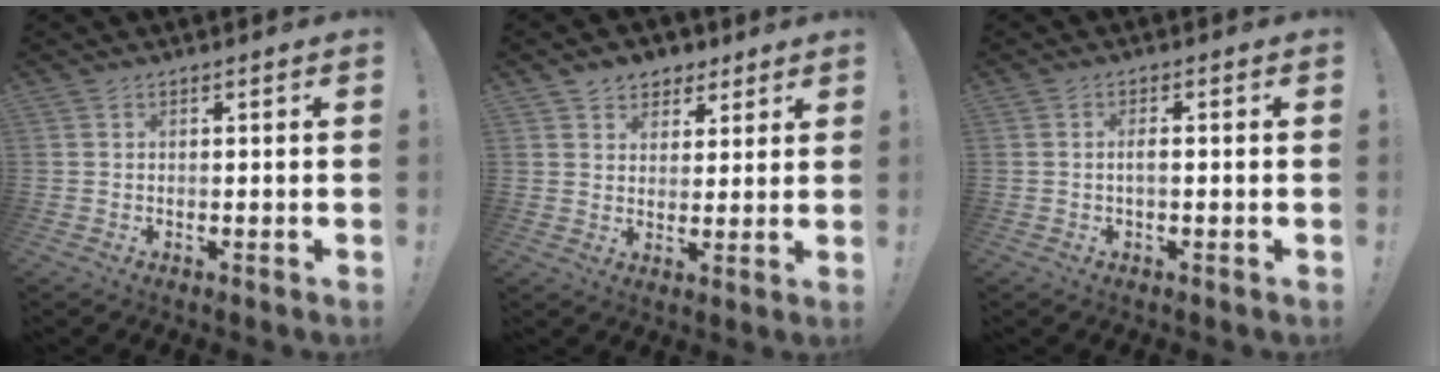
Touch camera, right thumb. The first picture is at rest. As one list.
[{"total": 6.1, "force": [3.6, 5.0, 0.7], "torque": [0.003, -0.027, 0.070]}, {"total": 1.9, "force": [-0.1, 0.4, 1.8], "torque": [-0.034, 0.005, -0.003]}]